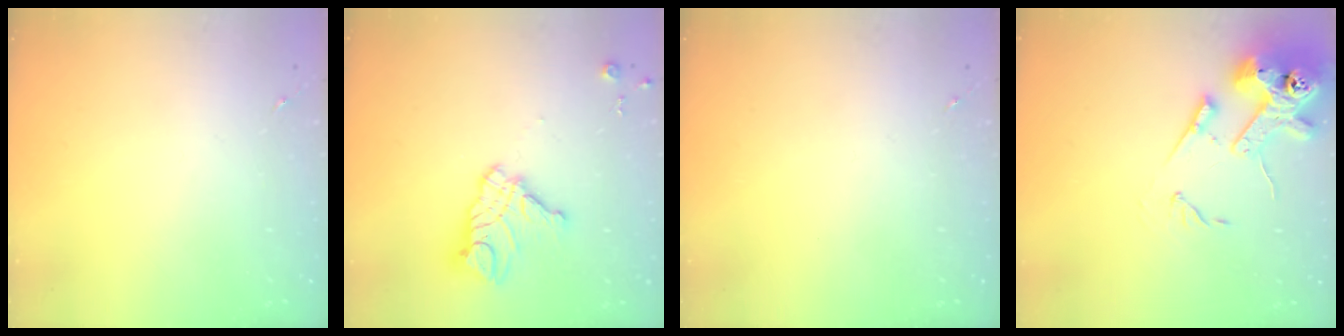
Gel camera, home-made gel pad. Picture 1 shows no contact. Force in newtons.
{"total": 15.1, "press": 15.0, "slide": 1.4}
{"total": 0.0}
{"total": 15.7, "press": 15.5, "slide": 2.1}